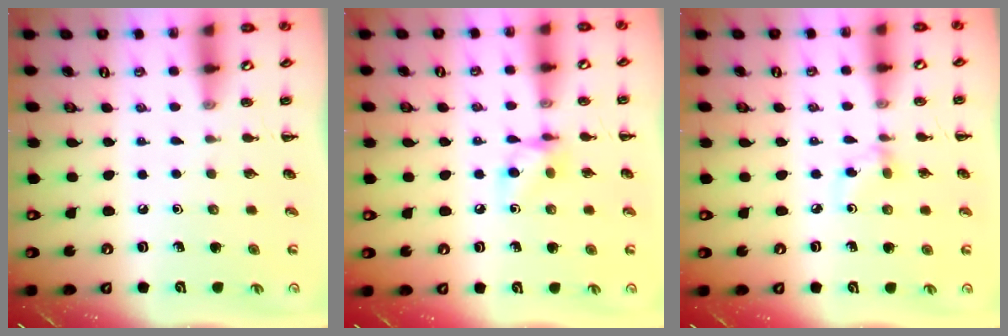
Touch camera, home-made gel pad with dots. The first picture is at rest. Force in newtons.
{"total": 7.1, "press": 7.1, "slide": 0.2}
{"total": 3.8, "press": 3.5, "slide": 1.4}